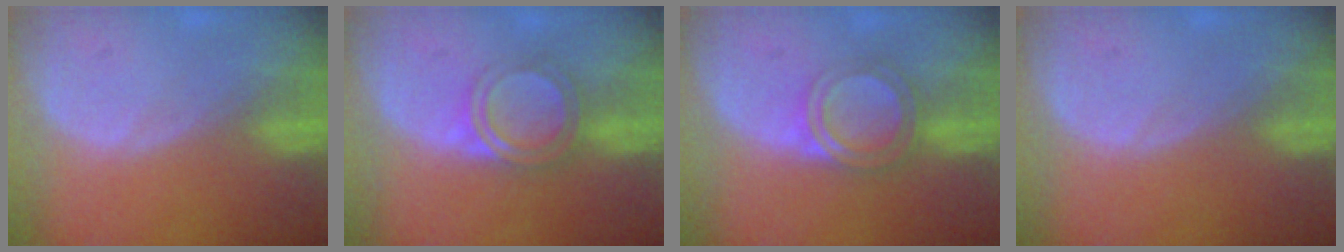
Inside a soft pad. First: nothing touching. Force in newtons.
{"total": 4.9, "press": 4.4, "slide": 2.1}
{"total": 4.9, "press": 4.5, "slide": 2.1}
{"total": 0.0}